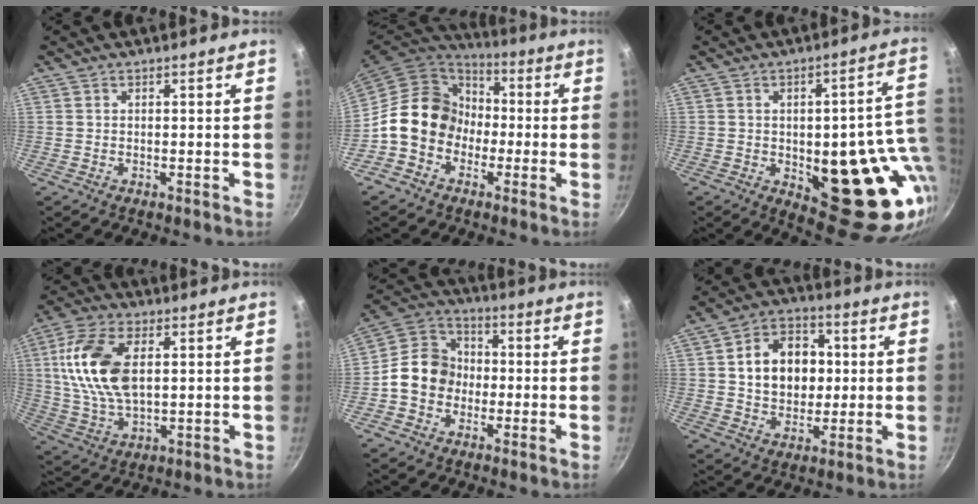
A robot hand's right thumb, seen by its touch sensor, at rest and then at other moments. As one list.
[{"total": 14.8, "force": [-2.5, 12.5, 7.4], "torque": [-0.081, 0.048, -0.056]}, {"total": 21.3, "force": [-1.6, 9.4, 19.0], "torque": [-0.178, -0.014, -0.009]}, {"total": 15.4, "force": [3.1, 8.4, 12.6], "torque": [-0.242, -0.002, 0.059]}, {"total": 11.2, "force": [-1.8, 9.6, 5.6], "torque": [-0.062, 0.036, -0.052]}, {"total": 13.7, "force": [1.7, 10.5, 8.7], "torque": [-0.100, 0.013, 0.025]}]